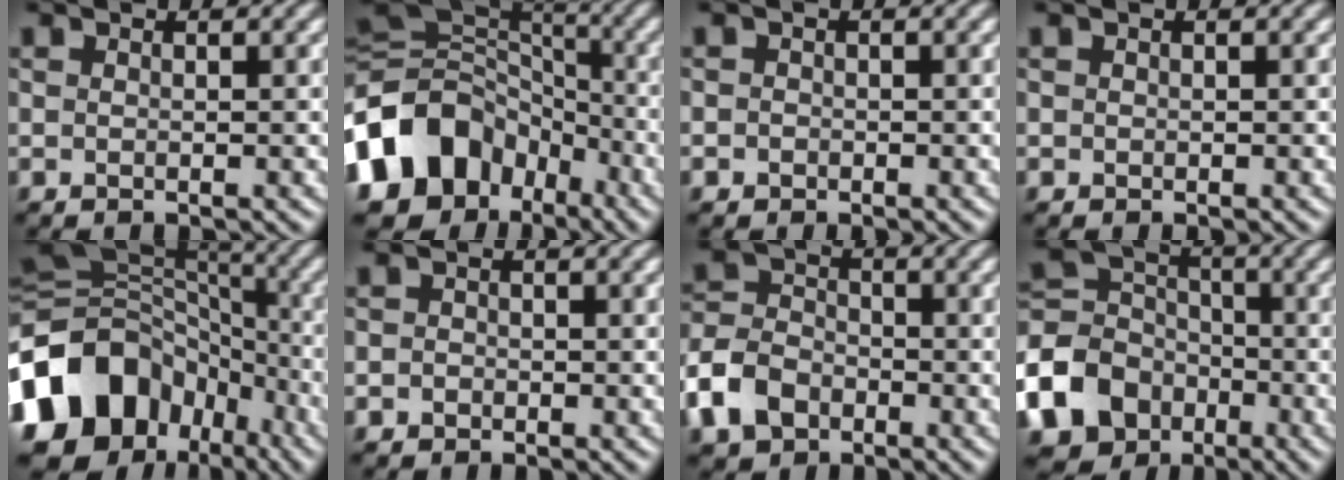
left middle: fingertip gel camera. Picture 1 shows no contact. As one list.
[{"total": 13.3, "force": [-5.6, 10.3, 6.3], "torque": [-0.153, 0.004, -0.107]}, {"total": 0.8, "force": [-0.4, 0.7, 0.0], "torque": [0.014, 0.004, -0.011]}, {"total": 0.0}, {"total": 16.5, "force": [-6.7, 12.8, 7.8], "torque": [-0.184, 0.000, -0.119]}, {"total": 1.2, "force": [-0.6, 1.0, 0.1], "torque": [0.023, 0.006, -0.017]}, {"total": 6.4, "force": [-3.6, 4.4, 2.8], "torque": [-0.066, 0.006, -0.090]}, {"total": 12.8, "force": [-6.1, 10.4, 4.5], "torque": [-0.136, -0.021, -0.128]}]